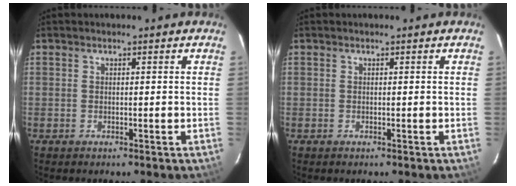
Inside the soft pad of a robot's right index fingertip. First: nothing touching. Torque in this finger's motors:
{"motor_torque": [-0.04, -0.02, -0.02, 0.00]}